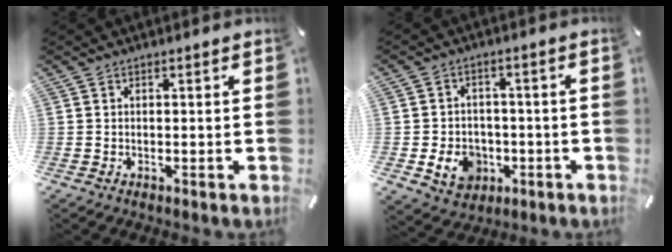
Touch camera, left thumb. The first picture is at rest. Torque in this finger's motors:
{"motor_torque": [0.57, 0.59, 0.10, 0.09, 0.04]}